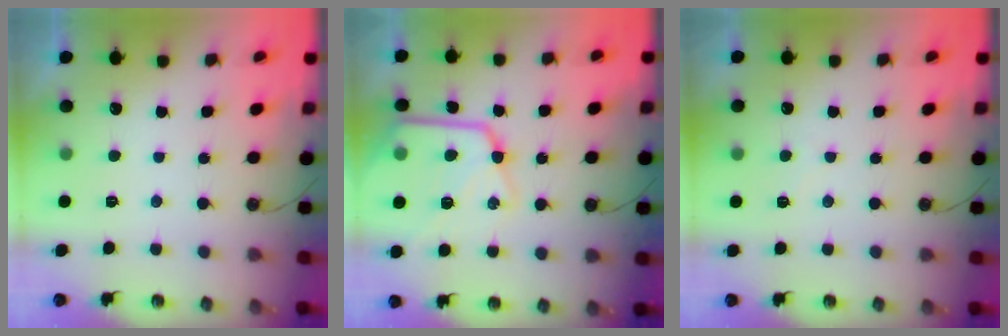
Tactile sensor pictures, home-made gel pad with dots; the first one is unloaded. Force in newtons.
{"total": 19.6, "press": 19.5, "slide": 2.0}
{"total": 2.7, "press": 2.7, "slide": 0.3}